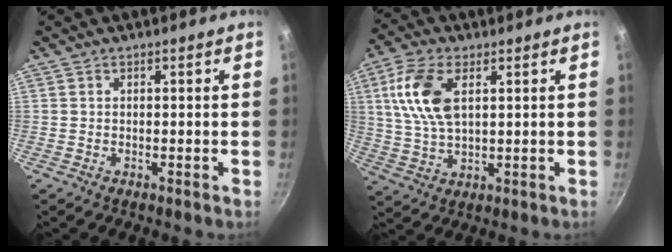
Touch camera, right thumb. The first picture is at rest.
{"total": 11.7, "force": [3.4, 6.1, 9.4], "torque": [-0.198, 0.000, 0.069]}